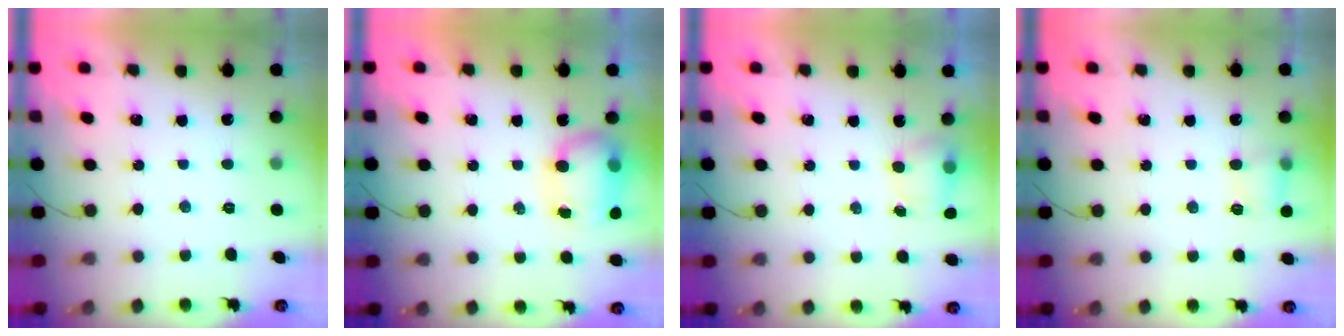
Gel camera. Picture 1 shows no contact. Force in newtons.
{"total": 11.9, "press": 9.7, "slide": 6.8}
{"total": 4.7, "press": 4.6, "slide": 1.0}
{"total": 5.0, "press": 4.8, "slide": 1.4}